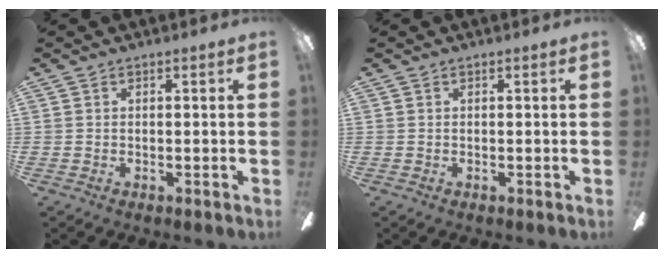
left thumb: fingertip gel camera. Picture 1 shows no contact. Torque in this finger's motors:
{"motor_torque": [0.02, 0.02, -0.11, 0.07, 0.00]}